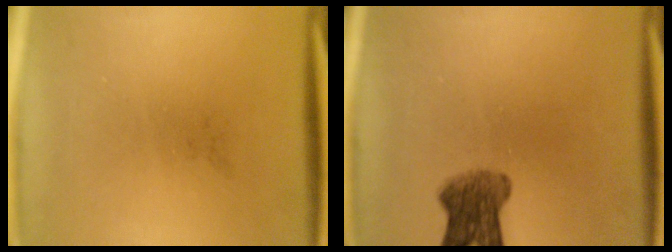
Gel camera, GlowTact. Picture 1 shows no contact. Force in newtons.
{"total": 5.7}